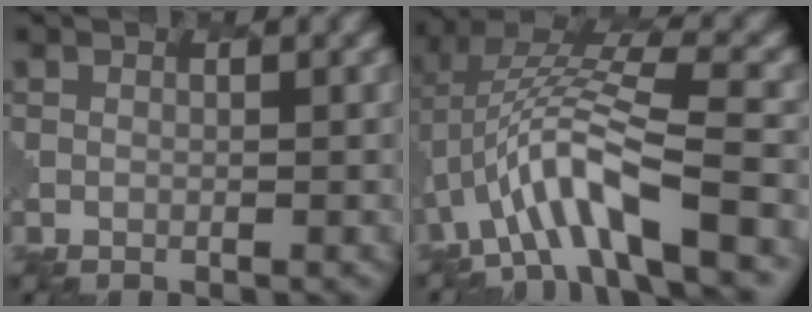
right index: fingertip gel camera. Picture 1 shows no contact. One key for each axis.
{"total": 8.6, "fx": -2.8, "fy": 2.6, "fz": 7.7, "tx": -0.147, "ty": 0.018, "tz": -0.052}